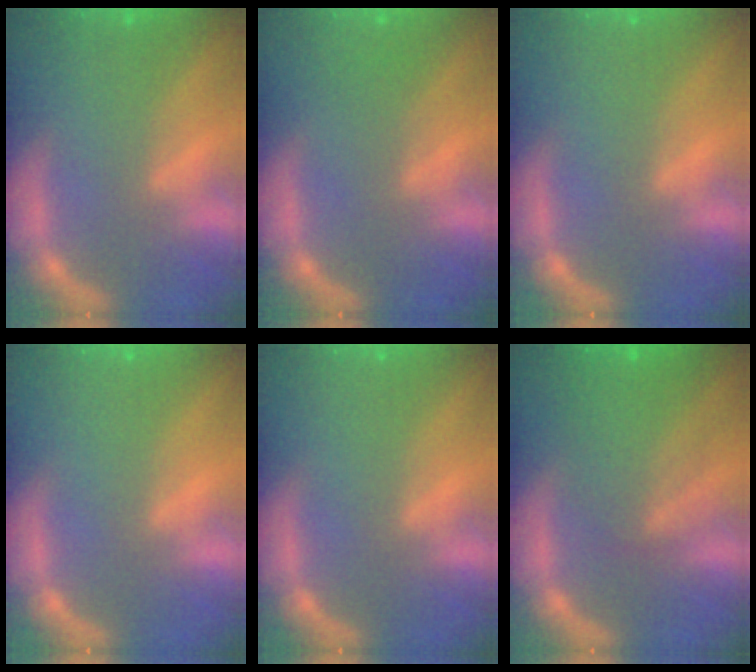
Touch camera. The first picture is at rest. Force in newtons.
{"total": 1.0}
{"total": 0.0}
{"total": 0.0}
{"total": 0.0}
{"total": 6.1}